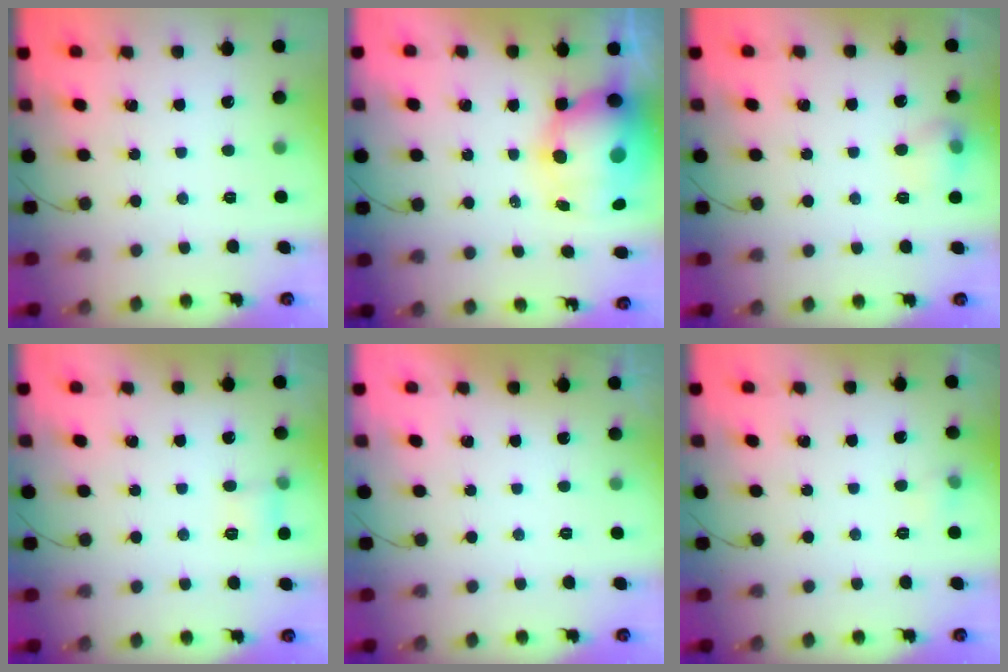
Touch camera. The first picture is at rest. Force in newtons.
{"total": 13.2, "press": 12.9, "slide": 2.8}
{"total": 8.0, "press": 7.9, "slide": 1.4}
{"total": 3.9, "press": 3.7, "slide": 1.3}
{"total": 0.0}
{"total": 3.9, "press": 3.7, "slide": 1.2}